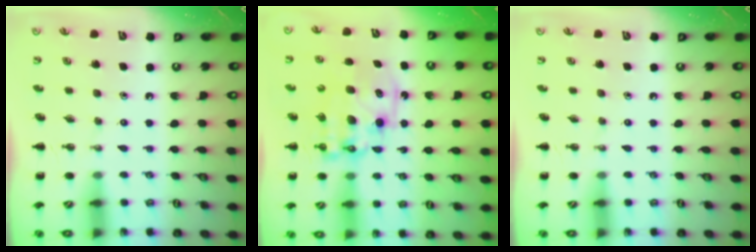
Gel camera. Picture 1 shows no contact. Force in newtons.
{"total": 11.7, "press": 11.3, "slide": 2.8}
{"total": 0.0}